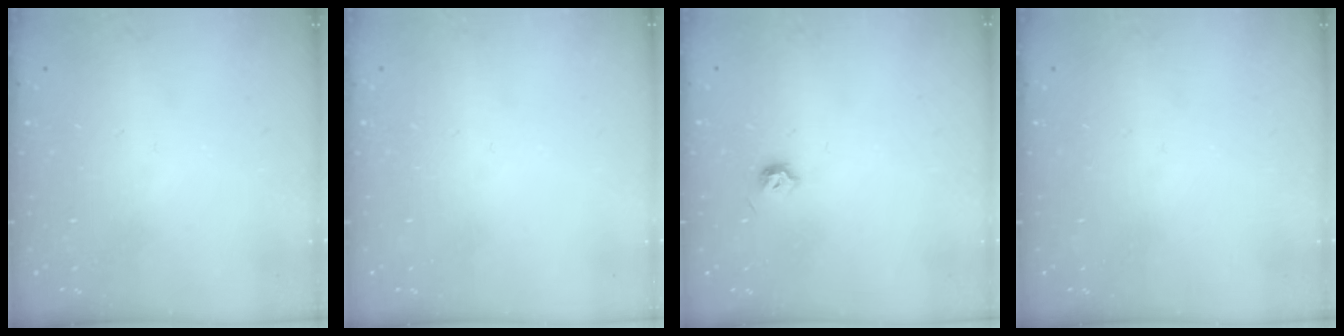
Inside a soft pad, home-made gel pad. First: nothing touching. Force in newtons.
{"total": 0.0}
{"total": 3.7, "press": 3.6, "slide": 0.9}
{"total": 0.0}